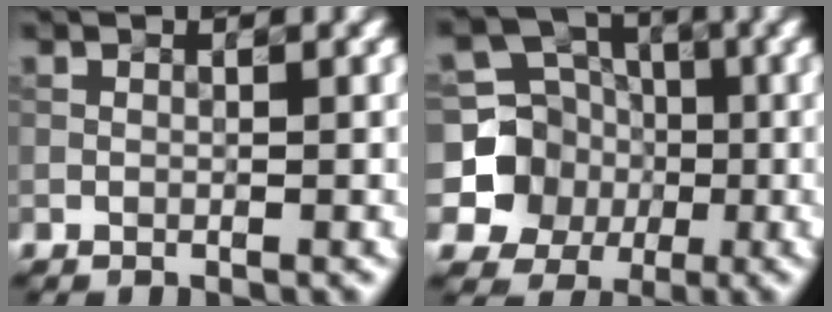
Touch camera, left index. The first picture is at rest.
{"total": 7.1, "force": [-1.1, 6.7, 2.1], "torque": [-0.040, -0.005, -0.041]}